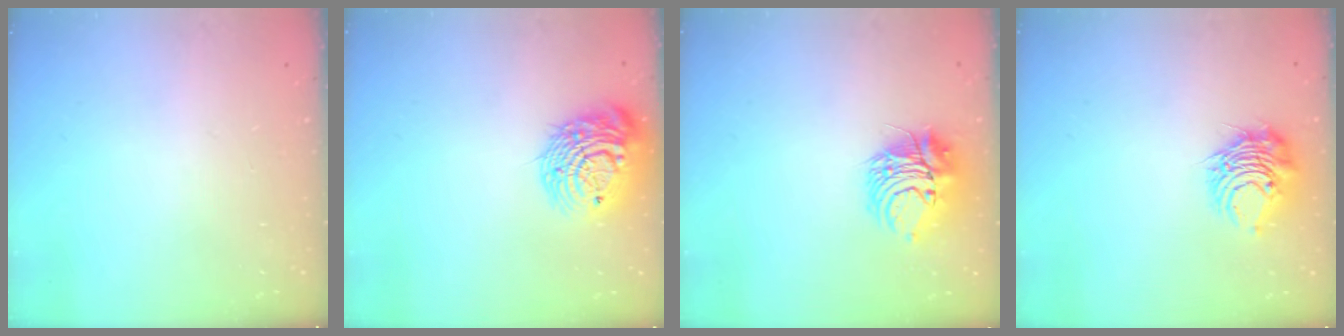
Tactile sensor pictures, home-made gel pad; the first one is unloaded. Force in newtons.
{"total": 15.3, "press": 15.2, "slide": 1.8}
{"total": 9.7, "press": 9.7, "slide": 0.5}
{"total": 9.4, "press": 9.3, "slide": 1.0}